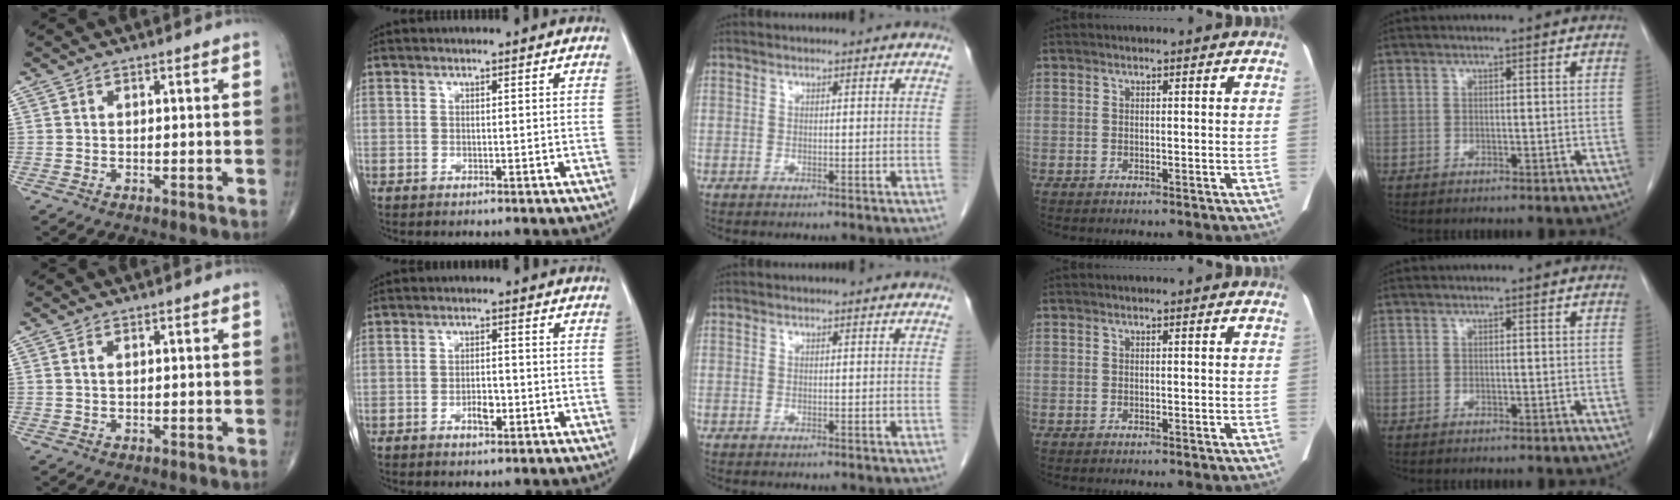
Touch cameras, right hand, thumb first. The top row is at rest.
{"thumb": {"total": 1.0, "force": [0.5, 0.4, 0.8], "torque": [-0.018, 0.006, 0.012]}, "index": {"total": 3.0, "force": [-1.3, 1.1, 2.4], "torque": [-0.041, 0.003, -0.019]}}